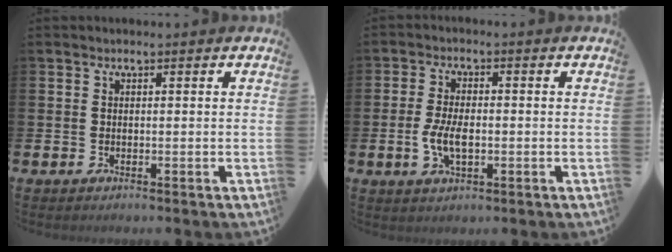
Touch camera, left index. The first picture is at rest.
{"total": 4.5, "force": [-0.6, 2.3, 3.9], "torque": [-0.070, 0.000, -0.014]}